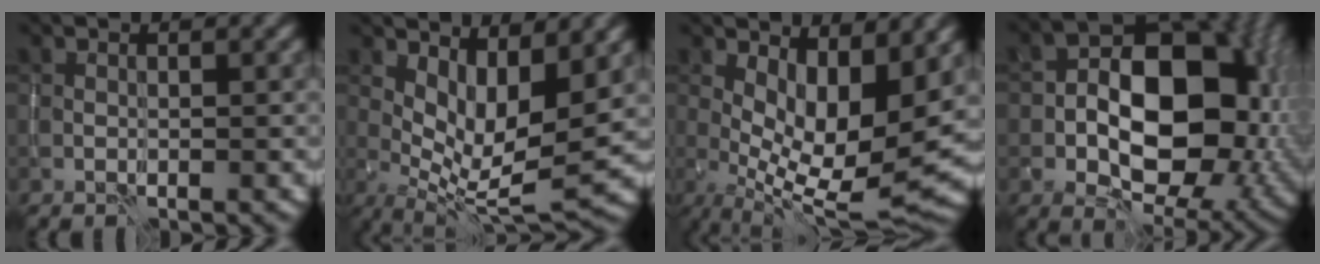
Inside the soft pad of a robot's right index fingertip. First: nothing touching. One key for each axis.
{"total": 7.5, "fx": 1.9, "fy": 2.7, "fz": 6.7, "tx": -0.120, "ty": -0.015, "tz": 0.041}
{"total": 9.7, "fx": 1.5, "fy": 3.7, "fz": 8.9, "tx": -0.152, "ty": -0.012, "tz": 0.027}
{"total": 13.9, "fx": -1.0, "fy": 9.3, "fz": 10.4, "tx": -0.127, "ty": 0.012, "tz": -0.024}